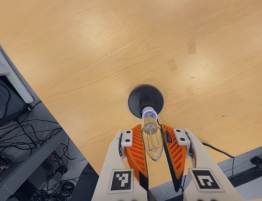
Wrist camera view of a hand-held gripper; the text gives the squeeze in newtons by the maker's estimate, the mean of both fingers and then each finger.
{"total": 11.2, "left": 11.4, "right": 11.0}